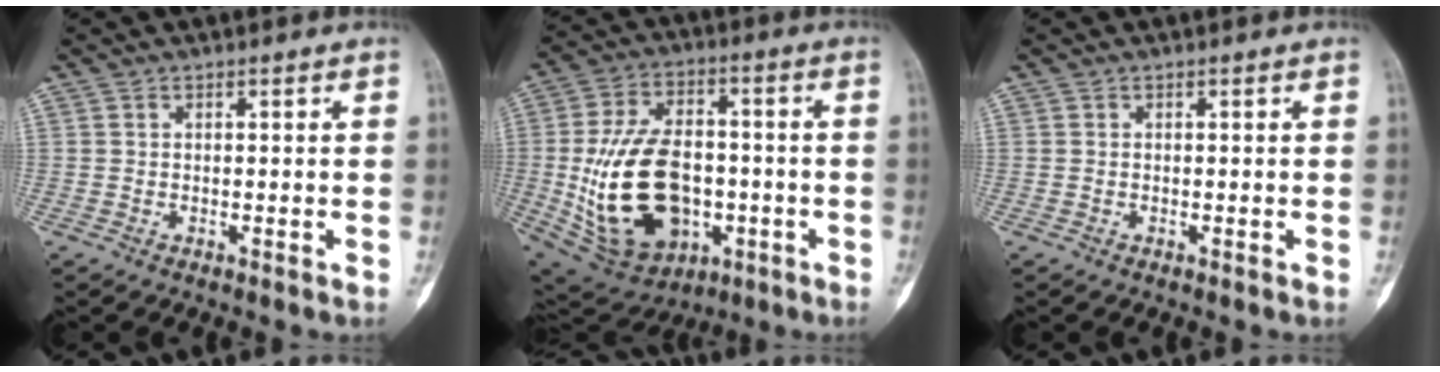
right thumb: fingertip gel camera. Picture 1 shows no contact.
{"total": 22.3, "force": [-3.5, 14.7, 16.4], "torque": [-0.288, 0.015, -0.032]}
{"total": 0.0}